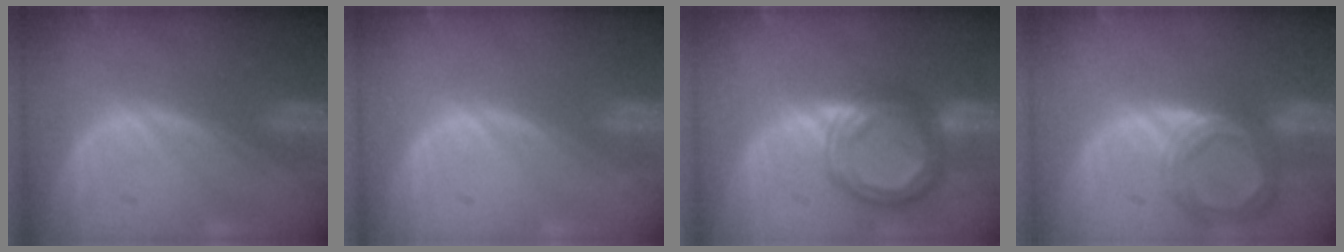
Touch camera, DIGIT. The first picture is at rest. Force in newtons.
{"total": 0.0}
{"total": 7.6, "press": 7.5, "slide": 0.6}
{"total": 6.7, "press": 6.1, "slide": 2.7}